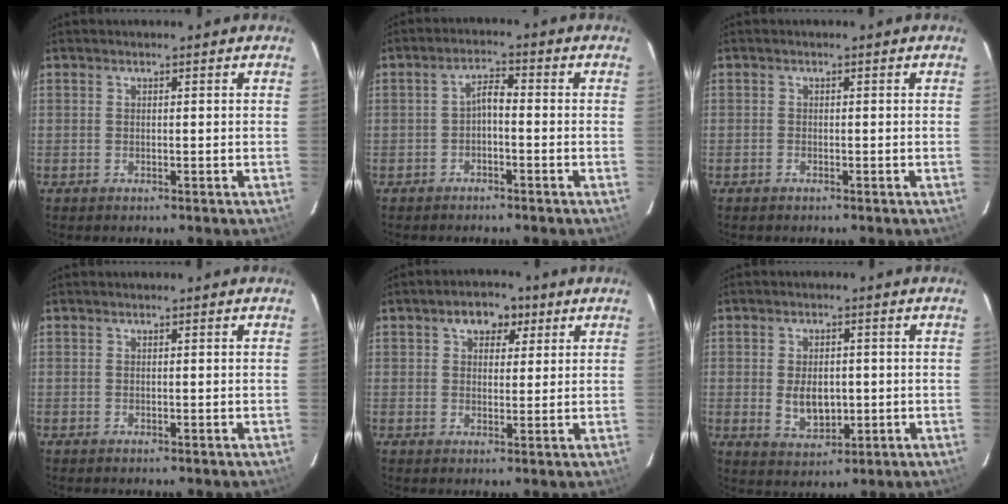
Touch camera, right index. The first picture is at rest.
{"total": 2.7, "force": [-1.4, 1.0, 2.1], "torque": [-0.042, 0.011, -0.024]}
{"total": 0.7, "force": [-0.6, 0.4, 0.1], "torque": [-0.004, 0.001, -0.013]}
{"total": 0.0}
{"total": 6.0, "force": [2.9, 4.0, 3.3], "torque": [-0.049, 0.018, 0.042]}
{"total": 6.7, "force": [-0.5, 4.3, 5.1], "torque": [-0.094, -0.004, 0.001]}